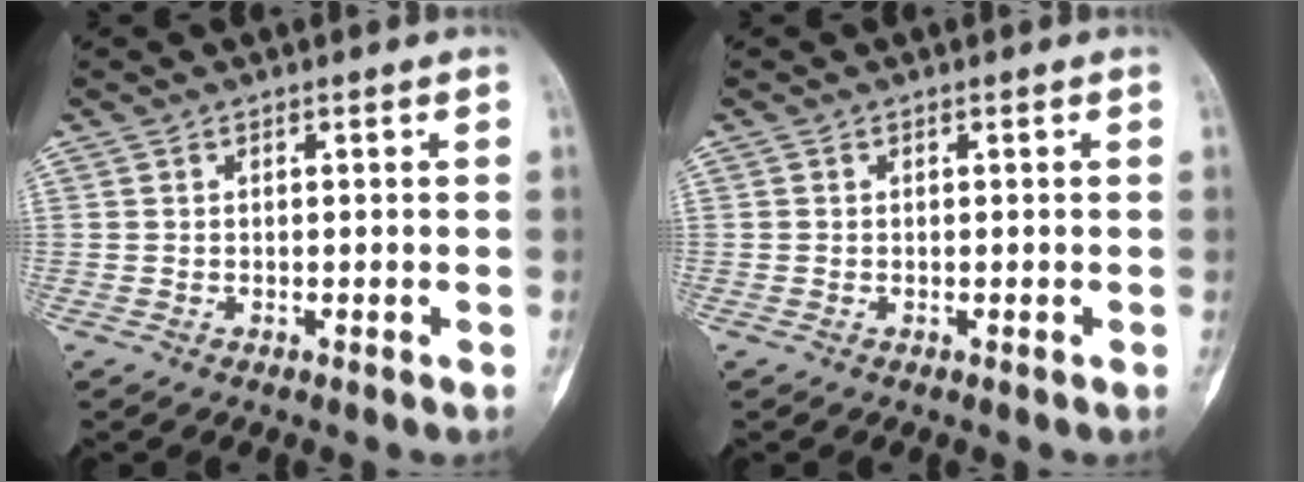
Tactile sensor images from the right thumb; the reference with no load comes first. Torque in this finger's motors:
{"motor_torque": [0.50, -0.16, 0.35, 0.13, 0.00]}